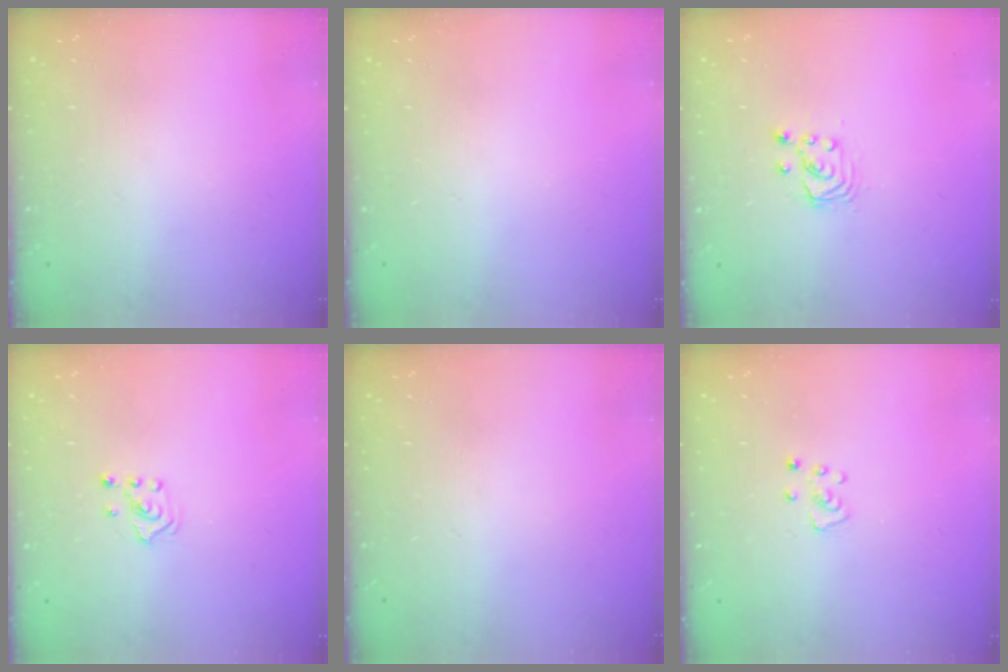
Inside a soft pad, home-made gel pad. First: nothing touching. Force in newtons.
{"total": 0.0}
{"total": 2.9, "press": 2.9, "slide": 0.2}
{"total": 2.1, "press": 1.8, "slide": 0.9}
{"total": 0.0}
{"total": 3.9, "press": 3.9, "slide": 0.2}